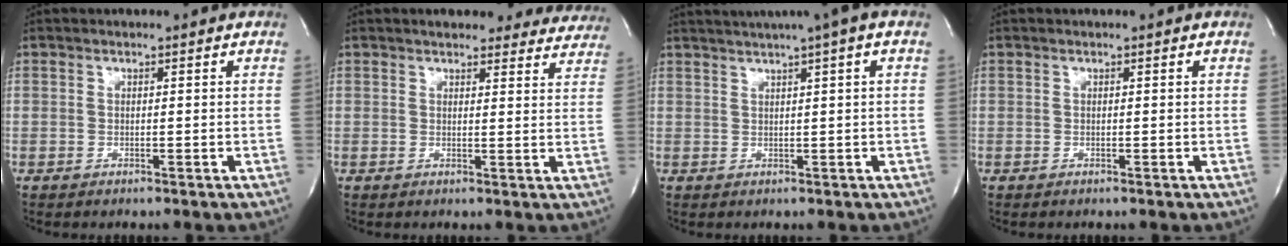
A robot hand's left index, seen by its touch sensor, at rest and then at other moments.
{"total": 15.6, "force": [14.4, 4.5, 3.8], "torque": [-0.020, -0.002, 0.151]}
{"total": 7.8, "force": [5.3, -0.6, 5.7], "torque": [-0.093, 0.030, 0.071]}
{"total": 0.0}